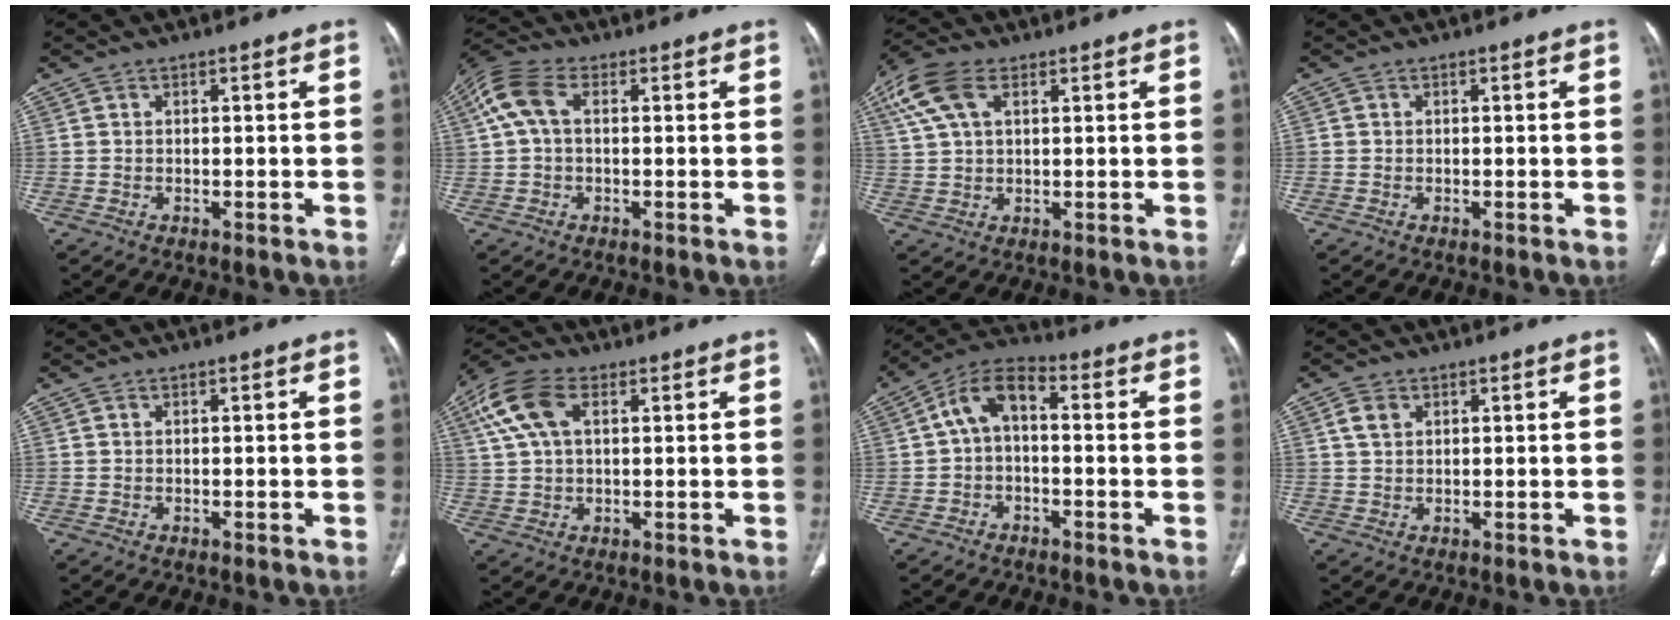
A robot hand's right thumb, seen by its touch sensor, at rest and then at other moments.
{"total": 7.3, "force": [1.3, 4.3, 5.8], "torque": [-0.136, 0.024, 0.020]}
{"total": 9.3, "force": [4.0, 5.1, 6.7], "torque": [-0.154, 0.017, 0.077]}
{"total": 0.0}
{"total": 0.0}
{"total": 10.0, "force": [3.5, 5.5, 7.5], "torque": [-0.168, 0.021, 0.066]}
{"total": 7.5, "force": [0.0, 4.1, 6.3], "torque": [-0.104, 0.029, -0.015]}
{"total": 2.9, "force": [1.2, 2.0, 1.6], "torque": [-0.028, 0.002, 0.027]}